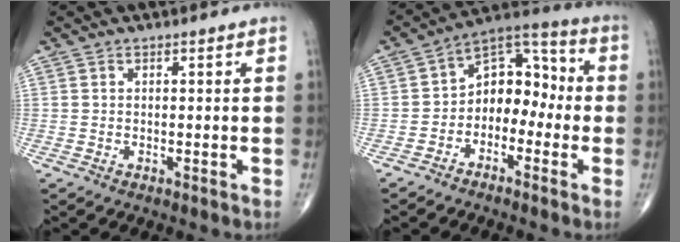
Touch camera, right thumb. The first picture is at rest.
{"total": 10.7, "force": [-2.2, 7.5, 7.3], "torque": [-0.073, 0.053, -0.055]}